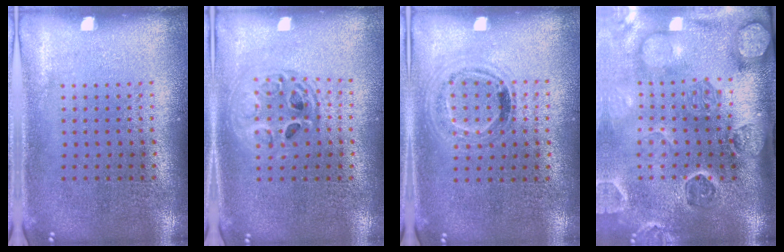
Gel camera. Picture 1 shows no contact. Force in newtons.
{"total": 1.5, "press": 1.3, "slide": 0.8}
{"total": 1.0, "press": 1.0, "slide": 0.3}
{"total": 4.5, "press": 3.4, "slide": 2.9}